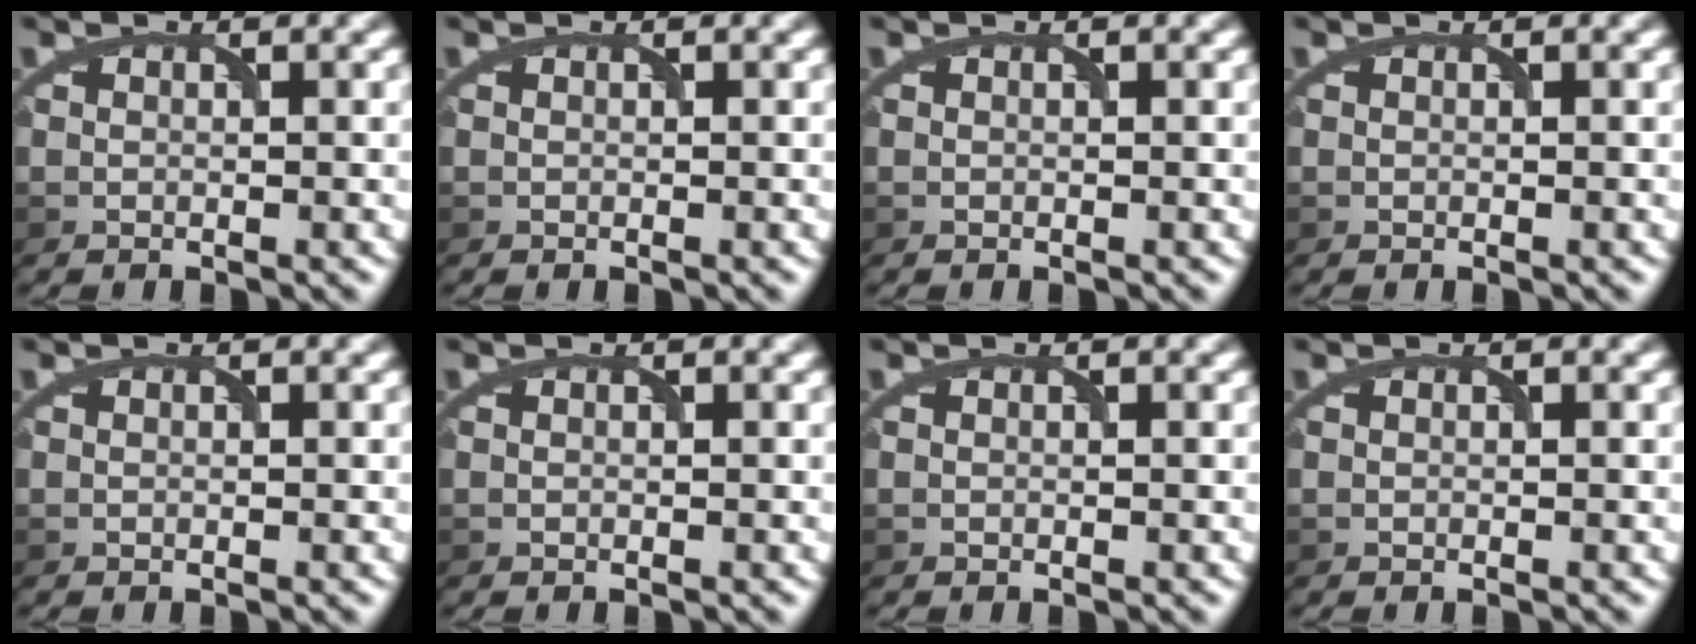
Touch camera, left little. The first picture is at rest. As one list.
[{"total": 0.0}, {"total": 0.0}, {"total": 0.0}, {"total": 0.0}, {"total": 0.0}, {"total": 0.0}, {"total": 0.0}]